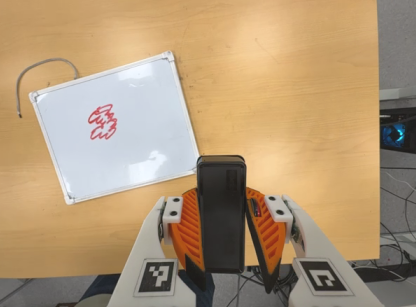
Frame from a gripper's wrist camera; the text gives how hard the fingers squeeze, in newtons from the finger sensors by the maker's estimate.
{"total": 8.5, "left": 6.5, "right": 10.5}